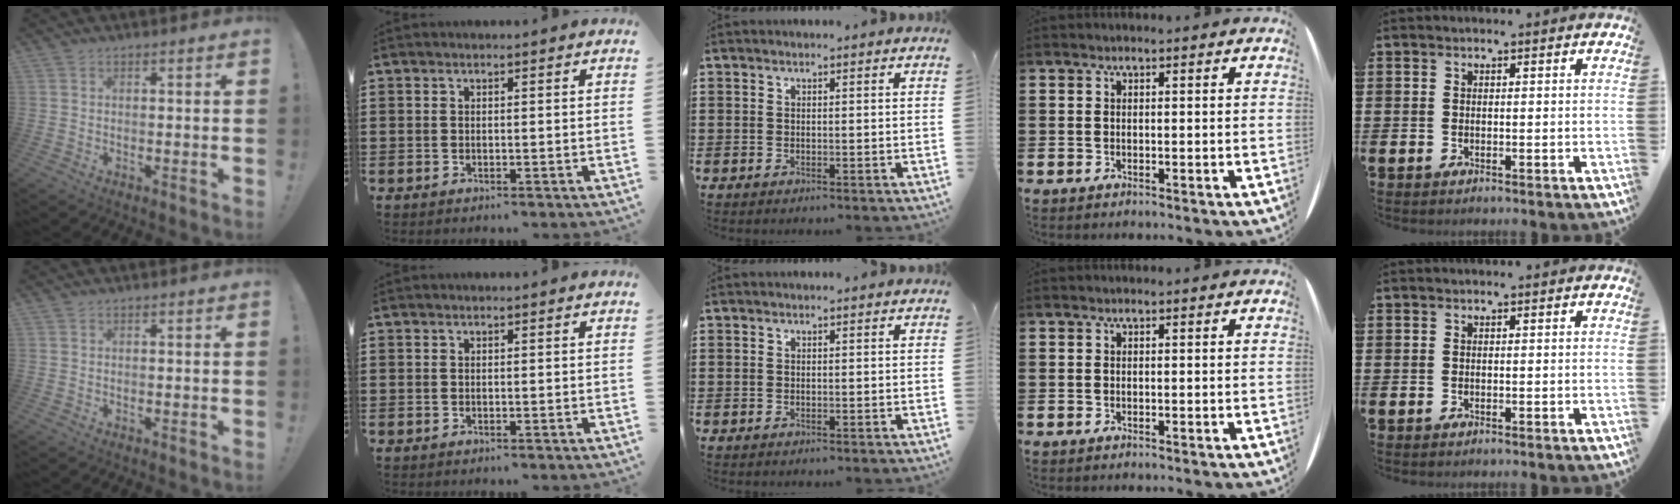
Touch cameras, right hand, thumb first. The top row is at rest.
{}